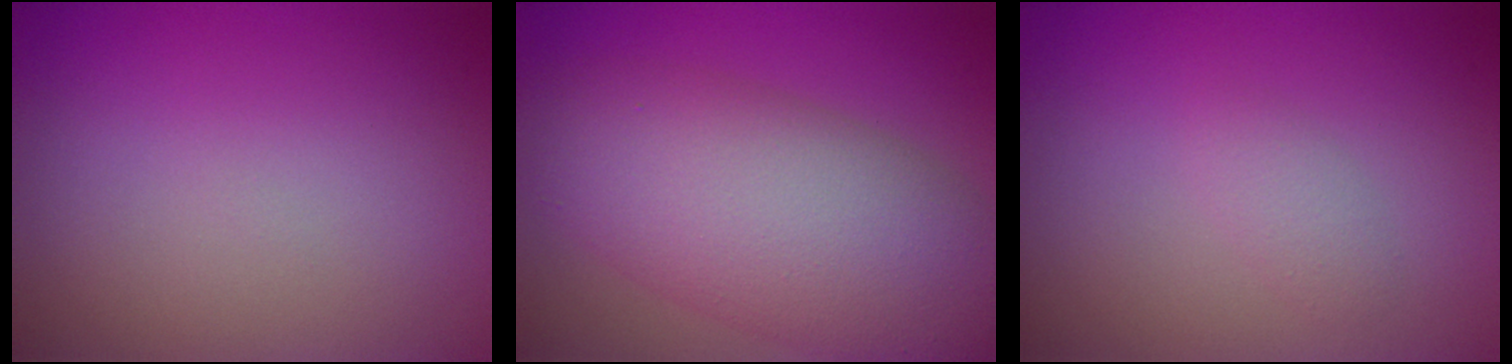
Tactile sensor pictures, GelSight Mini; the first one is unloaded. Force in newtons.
{"total": 10.5, "press": 10.5, "slide": 0.6}
{"total": 1.2, "press": 1.2, "slide": 0.0}